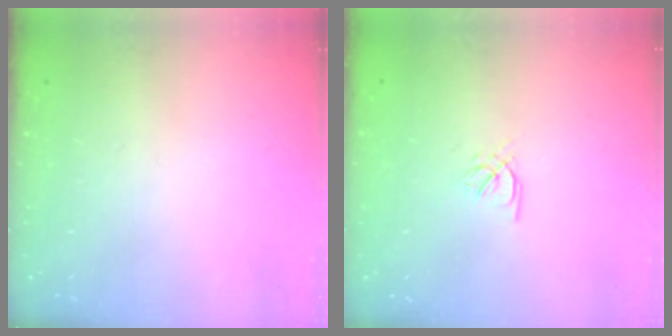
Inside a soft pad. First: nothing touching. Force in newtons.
{"total": 2.1, "press": 2.0, "slide": 0.5}